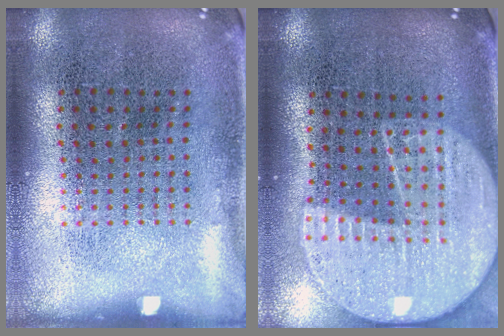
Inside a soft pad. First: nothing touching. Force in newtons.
{"total": 2.3, "press": 2.0, "slide": 1.1}